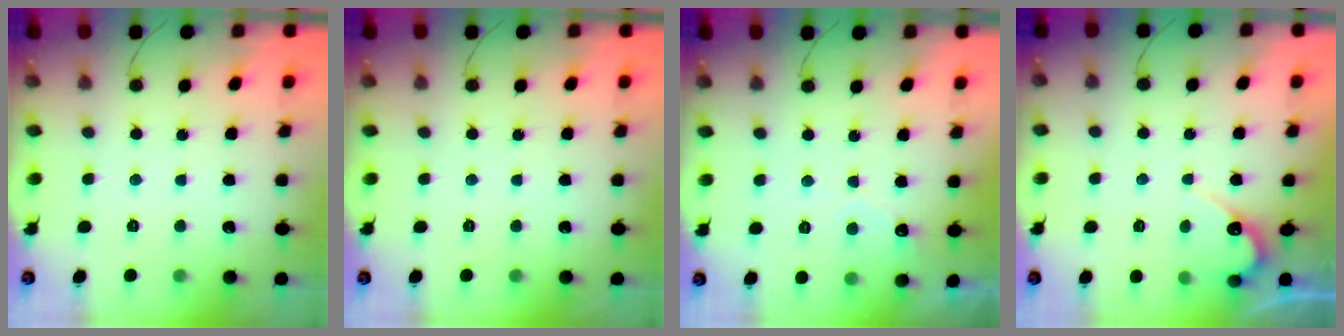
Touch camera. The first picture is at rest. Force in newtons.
{"total": 0.0}
{"total": 2.8, "press": 2.8, "slide": 0.1}
{"total": 5.9, "press": 5.9, "slide": 0.2}